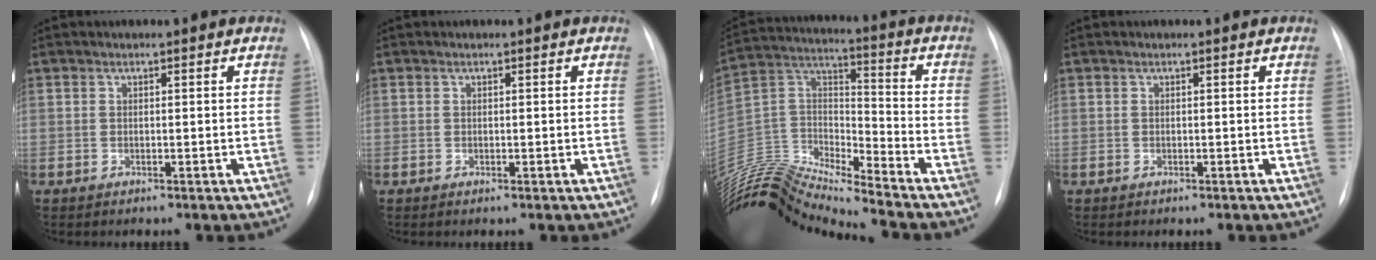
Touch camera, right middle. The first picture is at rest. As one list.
[{"total": 0.0}, {"total": 17.7, "force": [-17.0, -0.1, 4.8], "torque": [-0.090, 0.052, -0.315]}, {"total": 0.0}]